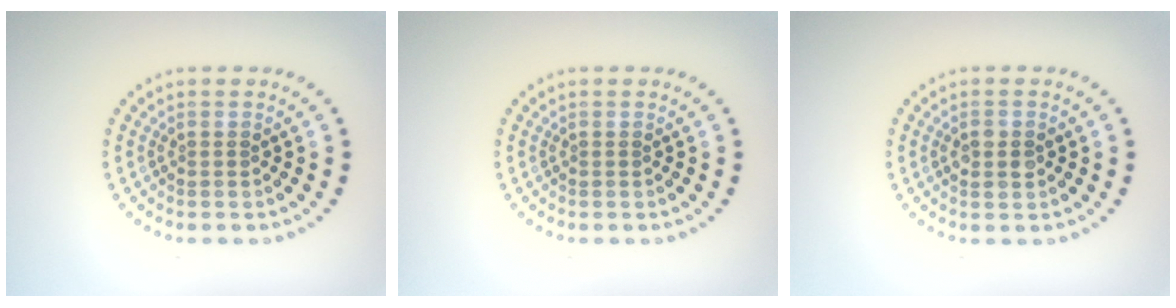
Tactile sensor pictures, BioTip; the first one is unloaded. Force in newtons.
{"total": 0.0}
{"total": 2.0, "press": 2.0, "slide": 0.2}